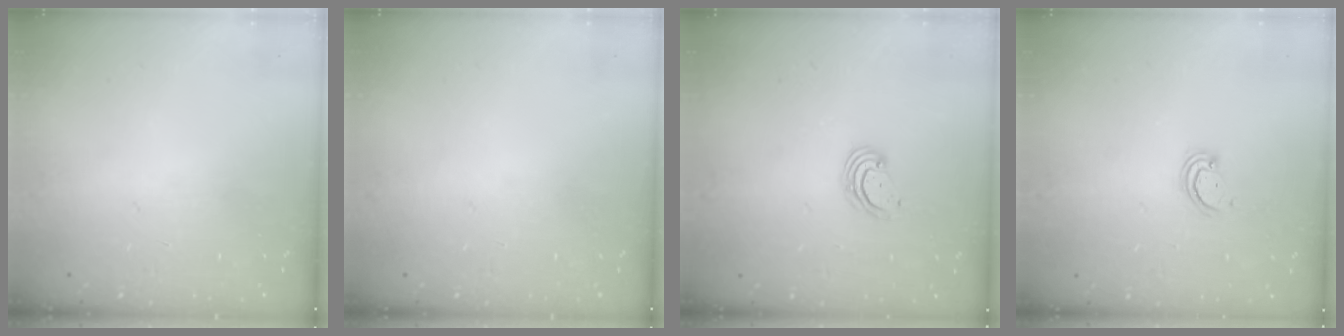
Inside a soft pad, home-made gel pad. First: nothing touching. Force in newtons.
{"total": 0.0}
{"total": 3.3, "press": 3.3, "slide": 0.5}
{"total": 2.5, "press": 2.4, "slide": 0.2}